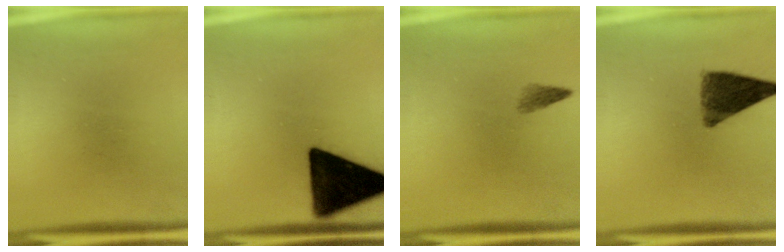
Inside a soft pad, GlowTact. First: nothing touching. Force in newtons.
{"total": 18.8}
{"total": 1.5}
{"total": 9.3}